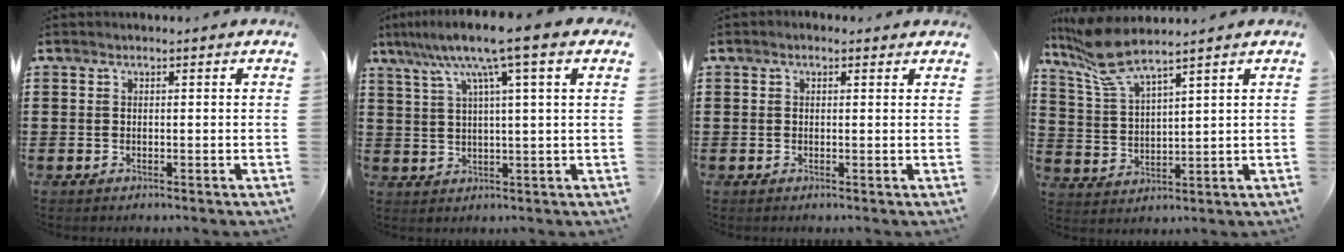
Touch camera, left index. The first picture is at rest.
{"total": 9.2, "force": [5.0, 0.2, 7.8], "torque": [-0.164, -0.006, 0.082]}
{"total": 0.7, "force": [0.2, 0.5, 0.5], "torque": [-0.011, 0.006, 0.002]}
{"total": 7.0, "force": [5.9, 0.7, 3.7], "torque": [-0.094, -0.015, 0.106]}